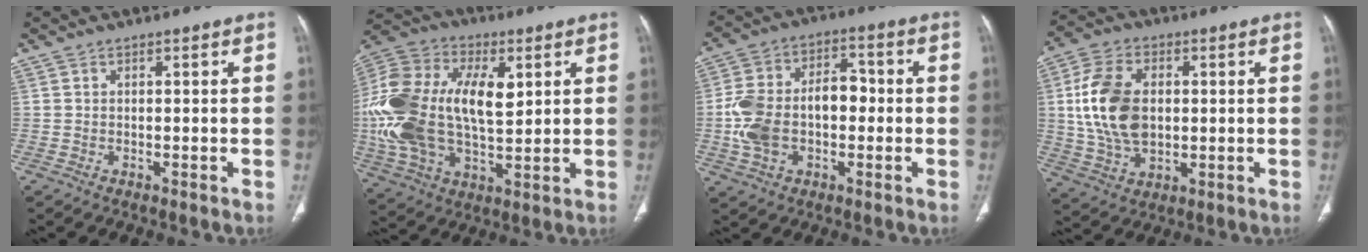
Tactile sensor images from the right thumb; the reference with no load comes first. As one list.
[{"total": 24.9, "force": [3.5, 14.0, 20.3], "torque": [-0.426, 0.004, 0.062]}, {"total": 14.4, "force": [-1.6, 9.1, 11.0], "torque": [-0.197, 0.042, -0.026]}, {"total": 14.5, "force": [1.3, 9.4, 10.9], "torque": [-0.203, 0.000, 0.029]}]